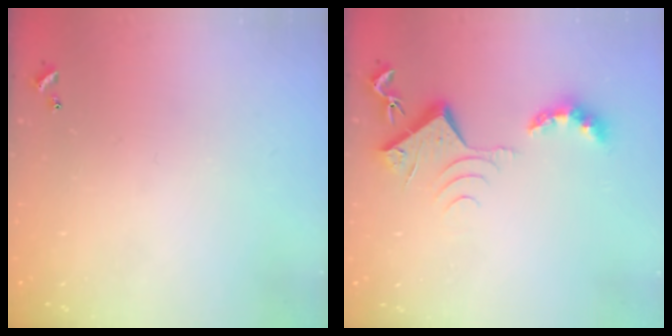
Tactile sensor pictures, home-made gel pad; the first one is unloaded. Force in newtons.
{"total": 8.8, "press": 8.8, "slide": 0.6}